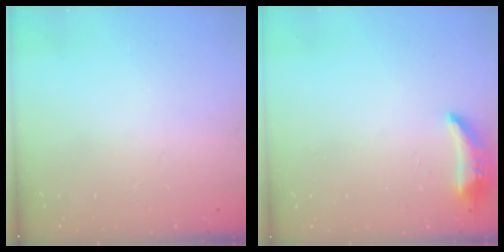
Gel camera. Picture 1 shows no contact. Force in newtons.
{"total": 8.3, "press": 8.1, "slide": 1.5}